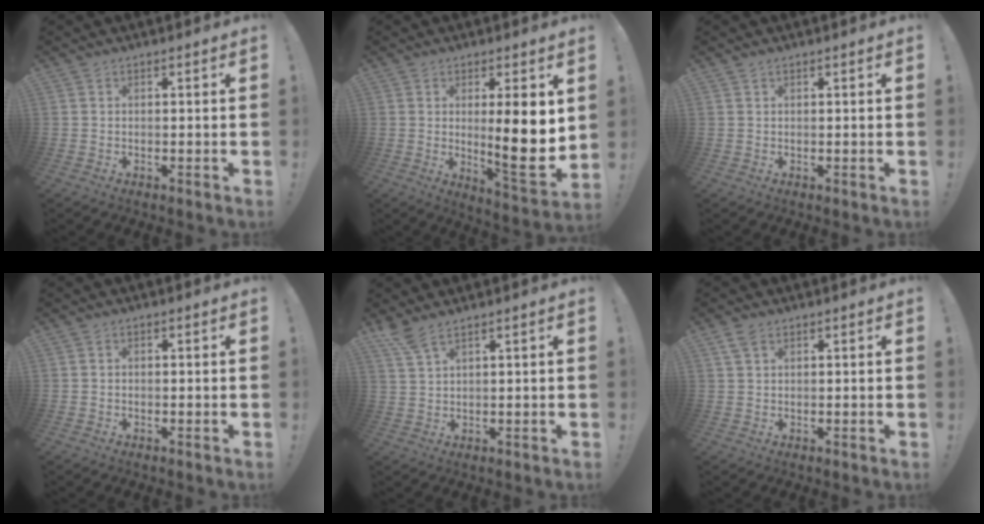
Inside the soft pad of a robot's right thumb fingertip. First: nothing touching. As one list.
[{"total": 13.4, "force": [1.6, 2.3, 13.1], "torque": [-0.196, -0.030, 0.019]}, {"total": 0.5, "force": [0.5, 0.0, 0.2], "torque": [-0.004, -0.001, 0.009]}, {"total": 0.6, "force": [-0.4, 0.4, 0.2], "torque": [-0.005, 0.004, -0.007]}, {"total": 4.4, "force": [3.4, 0.7, 2.7], "torque": [-0.051, -0.018, 0.062]}, {"total": 2.5, "force": [1.4, 1.4, 1.6], "torque": [-0.034, 0.001, 0.027]}]